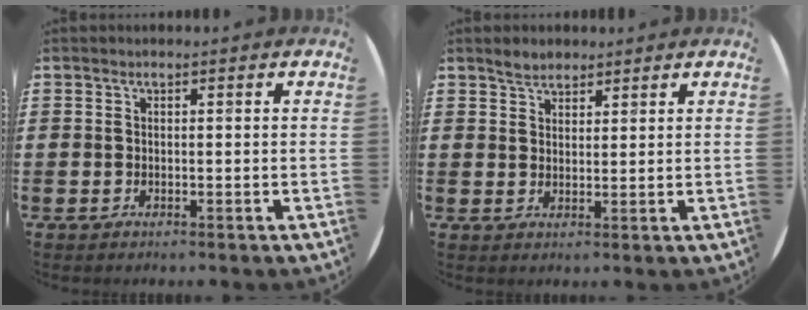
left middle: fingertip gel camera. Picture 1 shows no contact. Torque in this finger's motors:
{"motor_torque": [0.33, -0.25, 0.05, 0.00]}